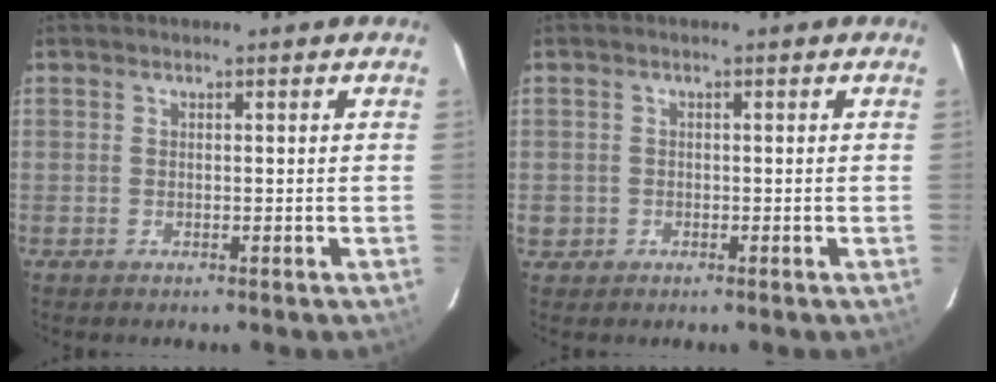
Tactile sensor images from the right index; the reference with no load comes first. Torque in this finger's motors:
{"motor_torque": [-0.17, -0.05, -0.90, -0.21]}